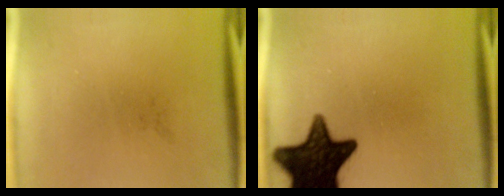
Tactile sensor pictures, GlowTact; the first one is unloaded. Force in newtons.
{"total": 16.5}